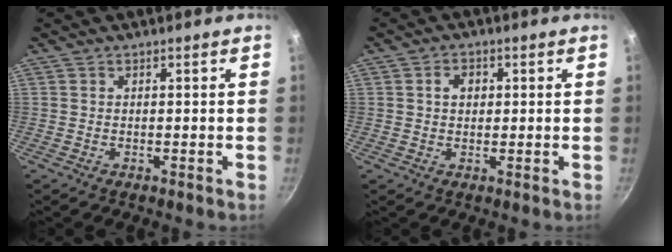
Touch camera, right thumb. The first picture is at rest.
{"total": 3.1, "force": [0.7, 2.4, 1.8], "torque": [-0.013, 0.005, 0.010]}